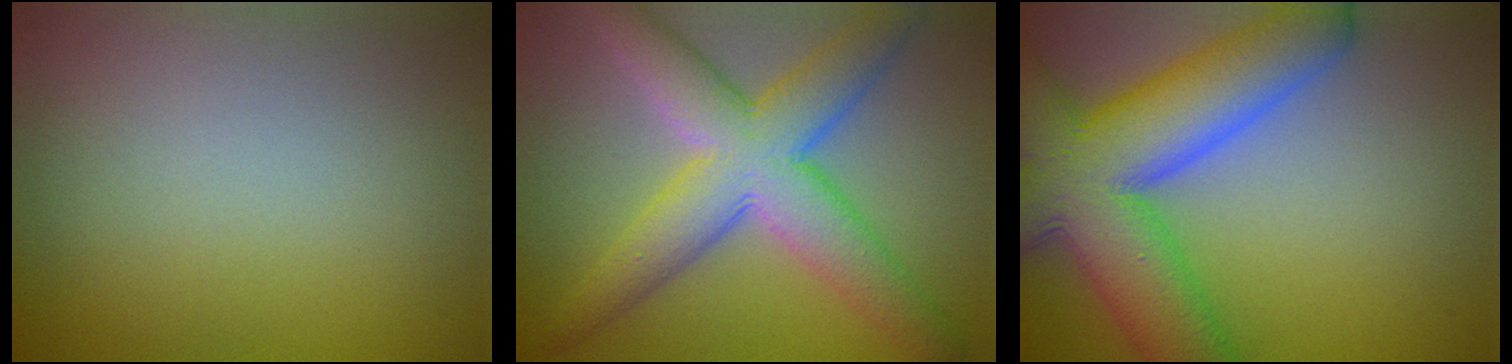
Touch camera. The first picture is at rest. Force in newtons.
{"total": 8.7, "press": 8.7, "slide": 0.2}
{"total": 12.5, "press": 12.5, "slide": 0.5}